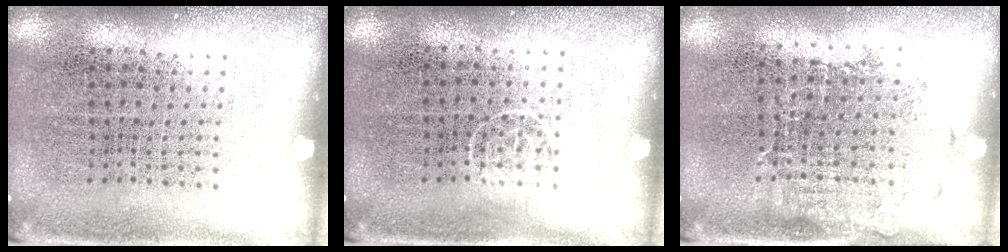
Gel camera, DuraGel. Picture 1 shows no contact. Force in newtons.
{"total": 0.6, "press": 0.4, "slide": 0.4}
{"total": 1.2, "press": 0.9, "slide": 0.8}